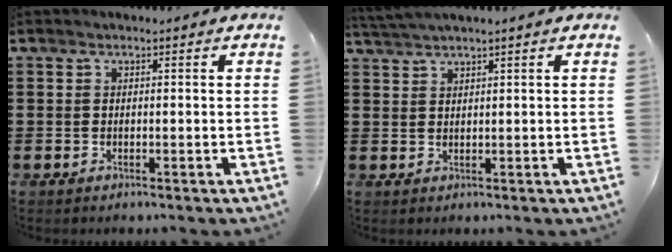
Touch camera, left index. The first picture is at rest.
{"total": 1.9, "force": [1.7, -0.4, 0.7], "torque": [-0.016, 0.000, 0.034]}